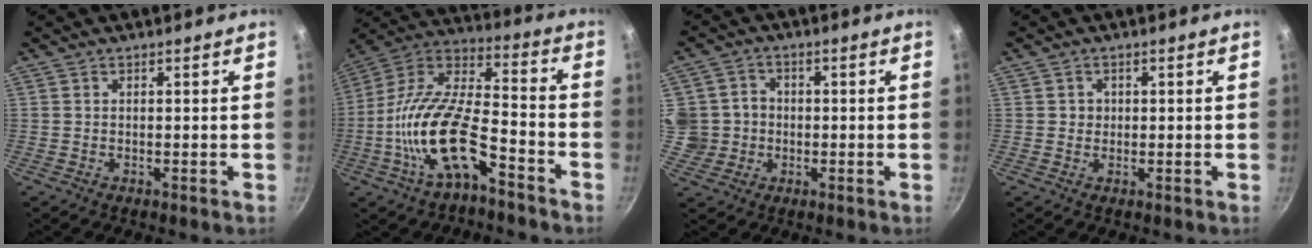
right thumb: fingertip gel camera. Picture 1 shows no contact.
{"total": 18.7, "force": [-8.1, 7.7, 14.9], "torque": [-0.275, 0.057, -0.169]}
{"total": 8.1, "force": [-0.2, 7.7, 2.4], "torque": [-0.018, 0.008, -0.005]}
{"total": 1.6, "force": [0.2, 1.5, 0.4], "torque": [0.004, 0.003, 0.002]}